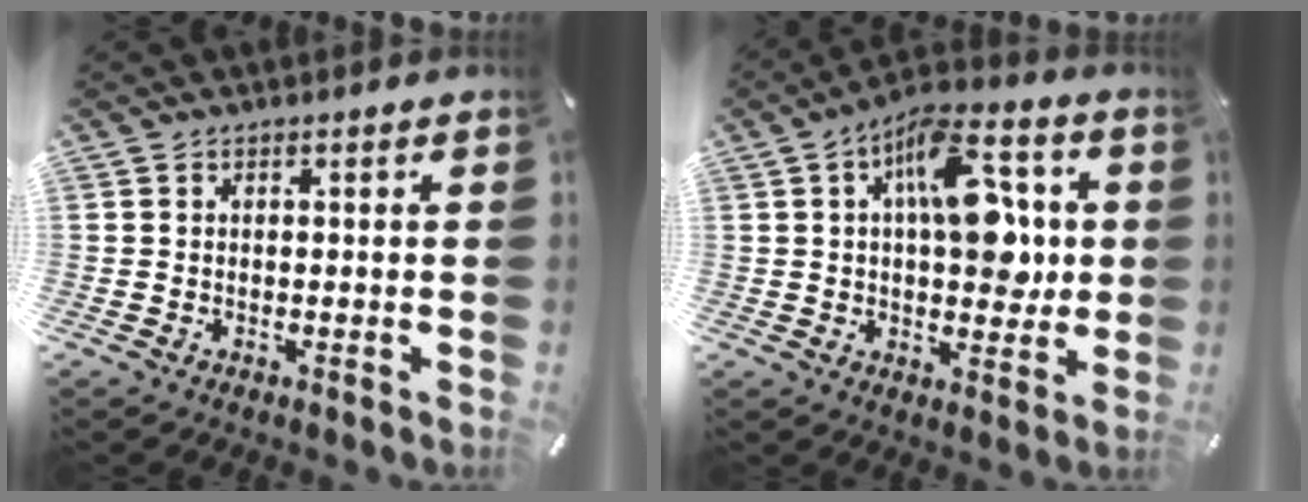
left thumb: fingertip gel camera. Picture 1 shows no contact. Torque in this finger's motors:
{"motor_torque": [2.21, 2.39, 1.88, -0.89, 0.21]}